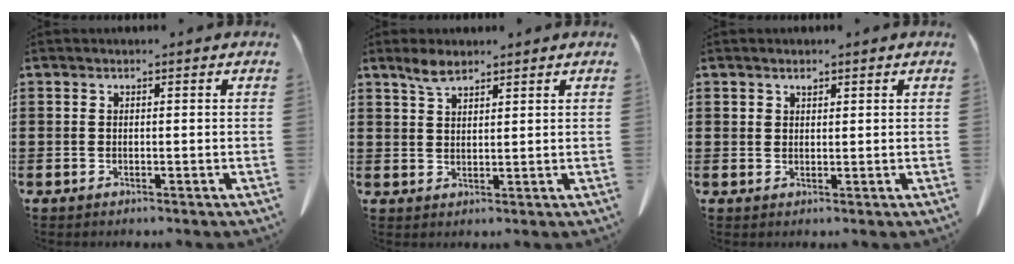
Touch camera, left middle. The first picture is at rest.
{"total": 3.2, "force": [2.4, 1.0, 1.8], "torque": [-0.040, 0.002, 0.045]}
{"total": 1.0, "force": [0.8, 0.4, 0.3], "torque": [-0.008, -0.001, 0.018]}